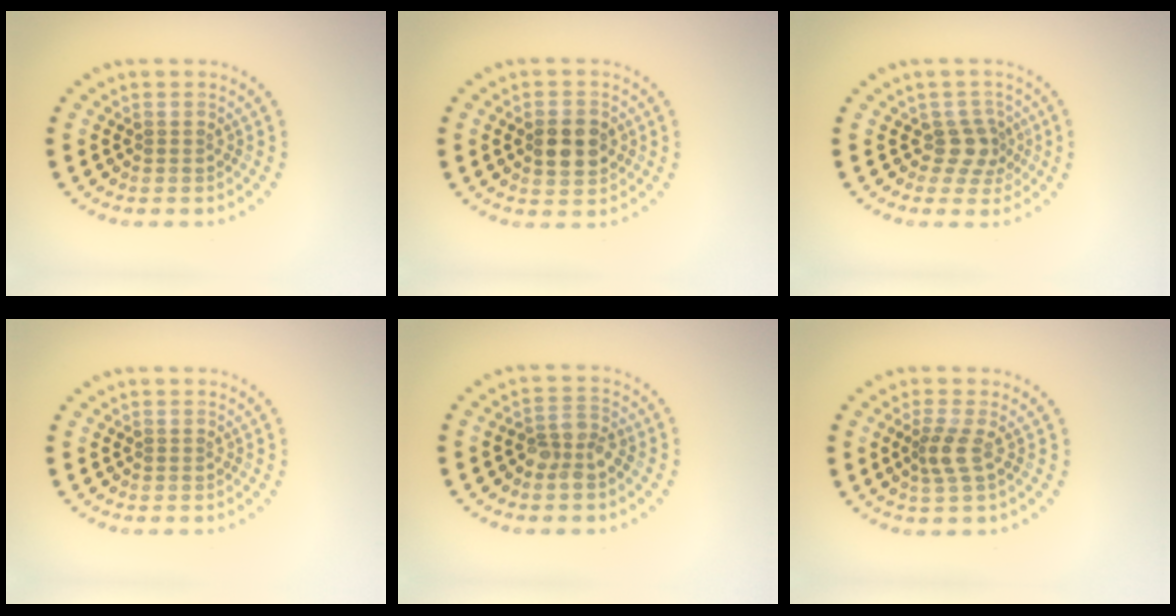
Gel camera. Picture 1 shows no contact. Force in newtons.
{"total": 3.7, "press": 3.7, "slide": 0.1}
{"total": 2.5, "press": 1.9, "slide": 1.7}
{"total": 0.0}
{"total": 2.7, "press": 2.3, "slide": 1.4}
{"total": 2.1, "press": 1.6, "slide": 1.3}